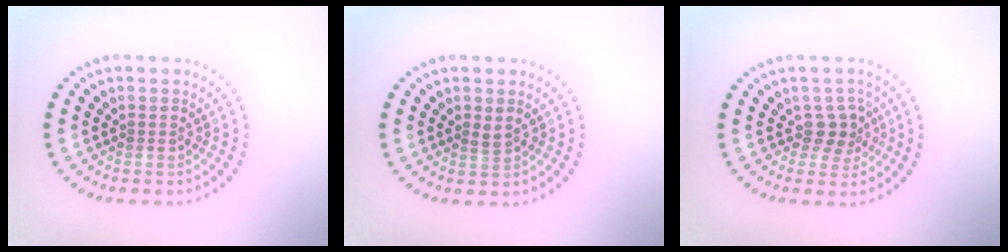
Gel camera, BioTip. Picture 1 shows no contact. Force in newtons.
{"total": 0.9, "press": 0.9, "slide": 0.3}
{"total": 2.3, "press": 2.0, "slide": 1.1}